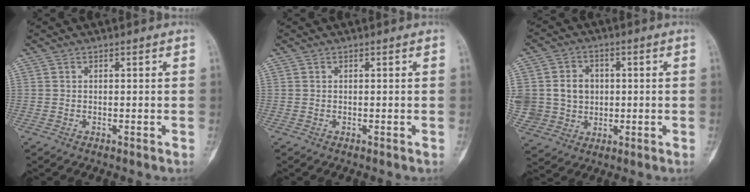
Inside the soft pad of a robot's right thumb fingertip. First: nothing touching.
{"total": 0.0}
{"total": 13.9, "force": [1.0, 12.6, 5.7], "torque": [-0.109, 0.022, 0.037]}